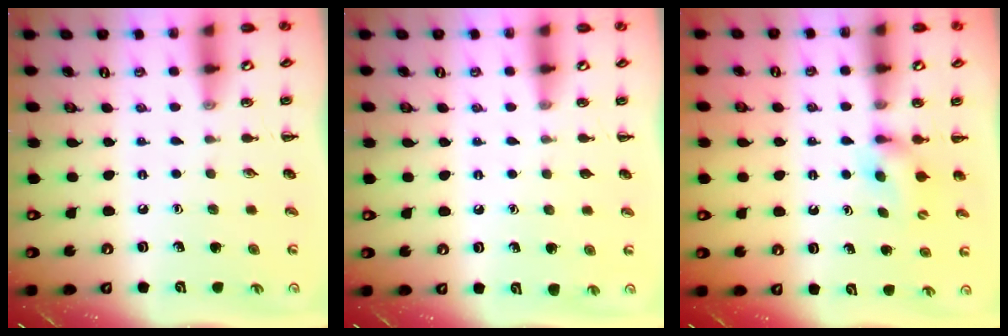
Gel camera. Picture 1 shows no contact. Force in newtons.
{"total": 0.0}
{"total": 5.9, "press": 5.7, "slide": 1.2}